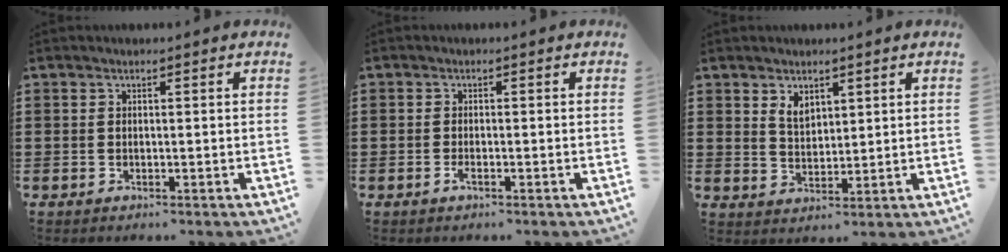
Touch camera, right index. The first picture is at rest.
{"total": 1.2, "force": [-0.8, 0.2, 0.9], "torque": [-0.026, -0.007, -0.016]}
{"total": 3.4, "force": [2.2, 2.1, 1.5], "torque": [-0.037, 0.006, 0.041]}